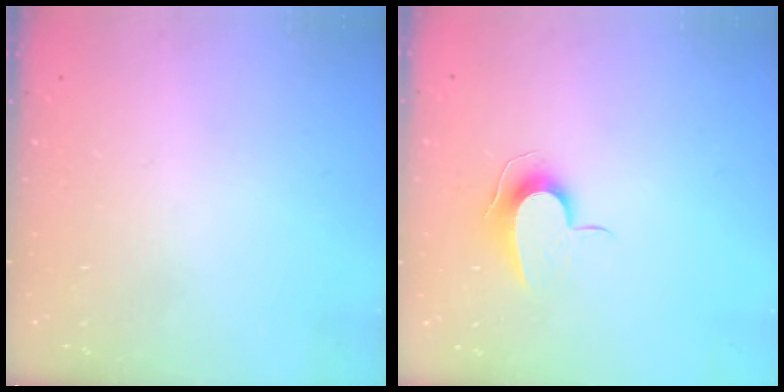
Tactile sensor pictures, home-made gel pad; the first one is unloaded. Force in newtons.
{"total": 8.9, "press": 8.8, "slide": 0.5}